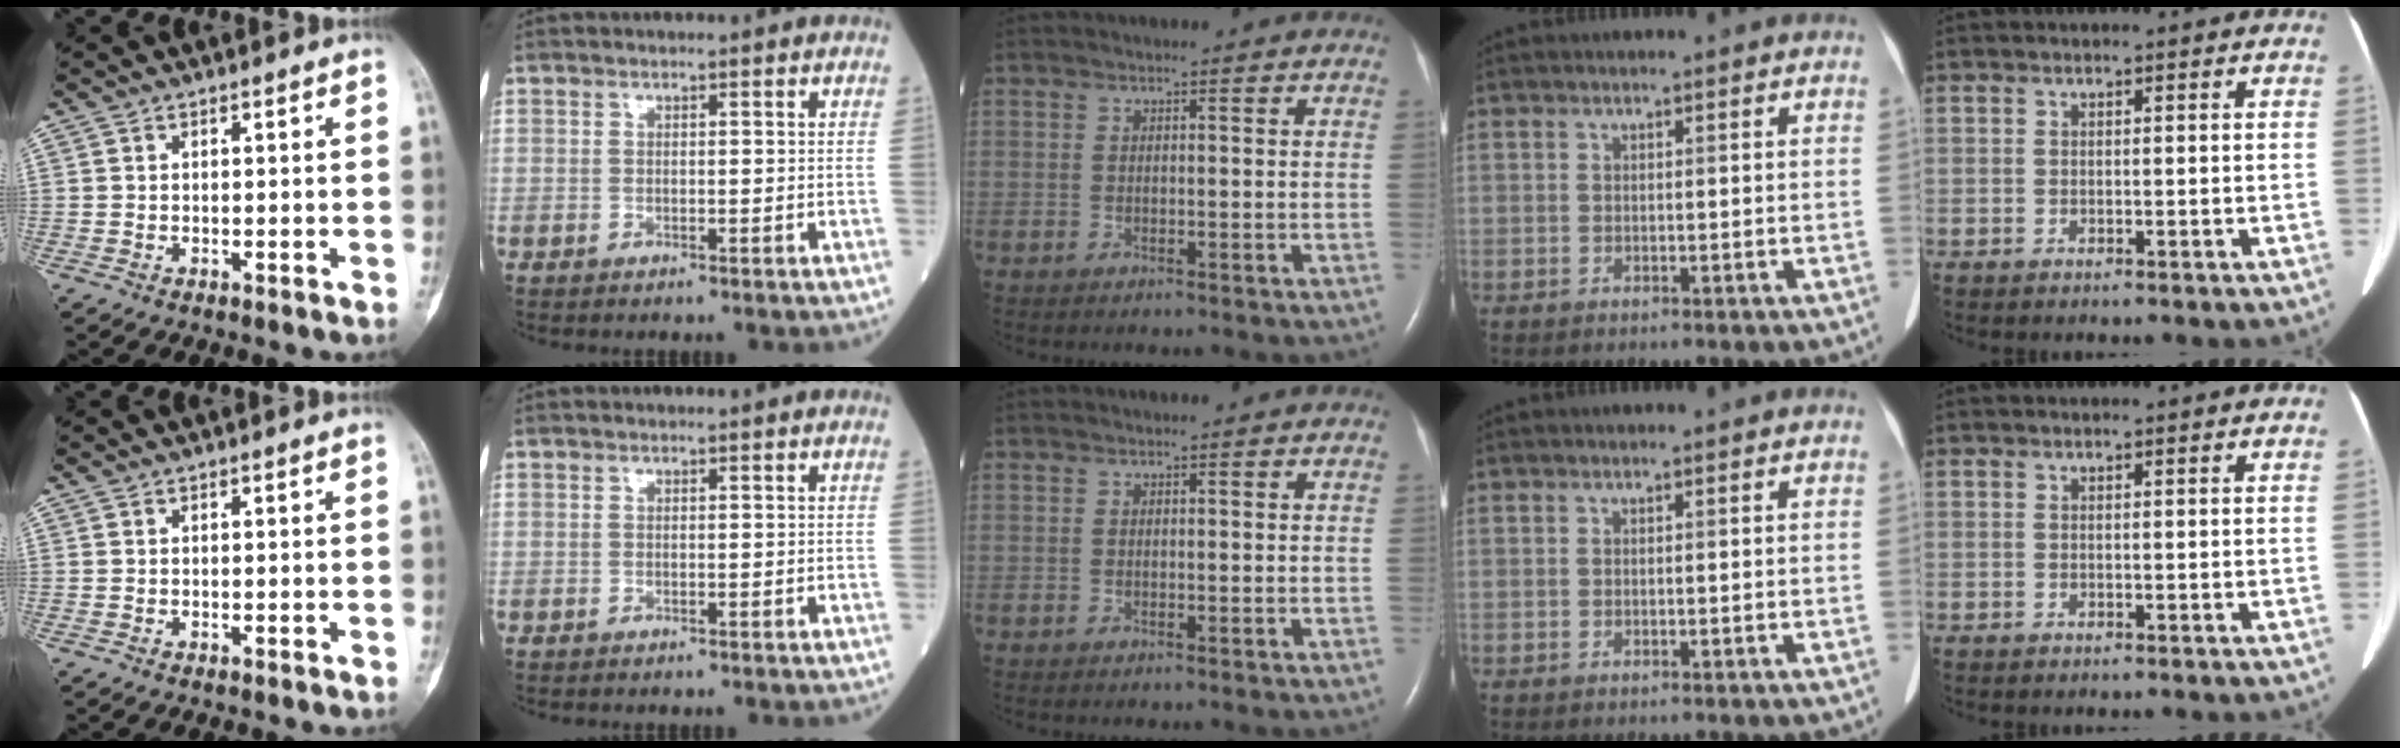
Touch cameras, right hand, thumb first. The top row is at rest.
{}